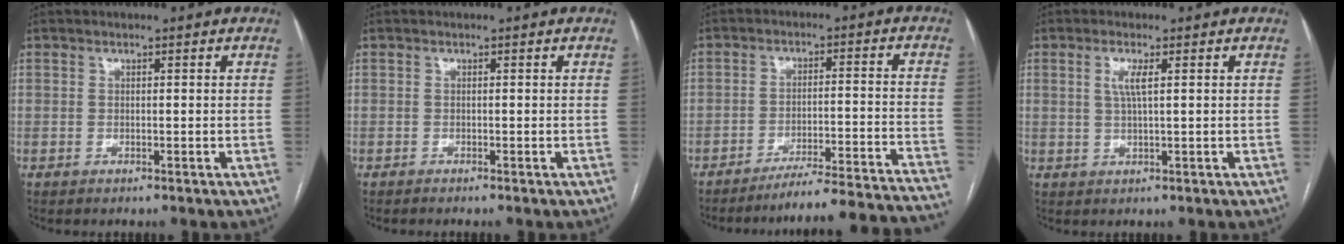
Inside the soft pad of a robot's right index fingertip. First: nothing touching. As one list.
[{"total": 0.7, "force": [-0.6, -0.2, 0.3], "torque": [-0.001, 0.000, -0.011]}, {"total": 23.4, "force": [-22.3, -1.5, 7.0], "torque": [-0.030, -0.015, -0.286]}, {"total": 2.8, "force": [0.8, 0.0, 2.6], "torque": [-0.060, -0.001, 0.016]}]